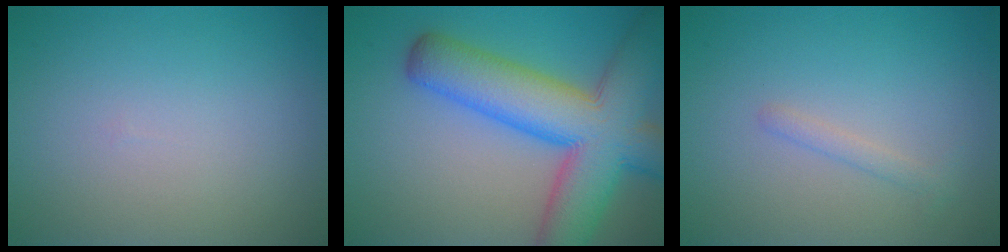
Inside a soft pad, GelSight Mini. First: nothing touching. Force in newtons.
{"total": 11.7, "press": 11.7, "slide": 0.4}
{"total": 1.1, "press": 1.1, "slide": 0.0}